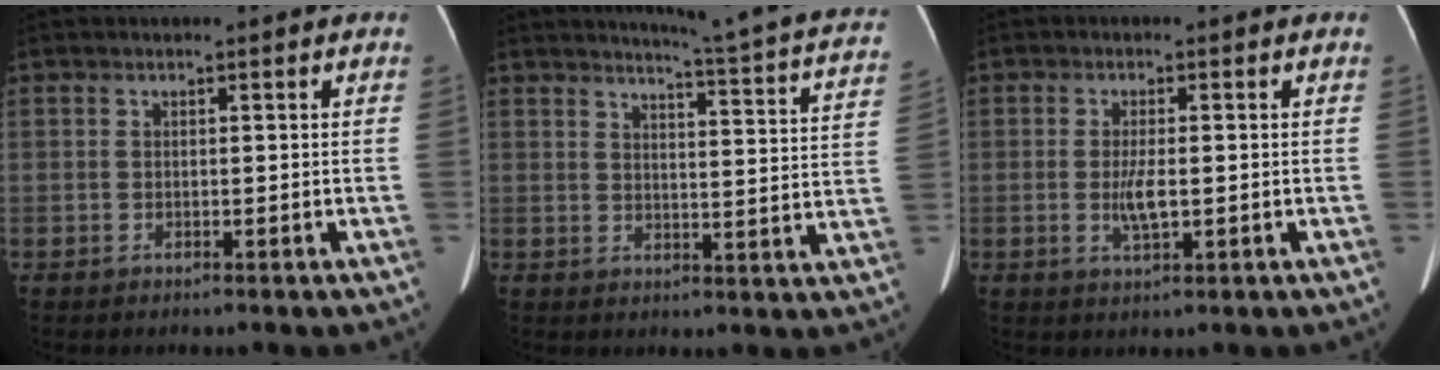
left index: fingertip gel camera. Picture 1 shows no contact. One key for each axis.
{"total": 17.8, "fx": 16.2, "fy": -0.1, "fz": 7.2, "tx": -0.097, "ty": -0.077, "tz": 0.173}
{"total": 3.3, "fx": -0.4, "fy": 0.8, "fz": 3.2, "tx": -0.068, "ty": -0.005, "tz": -0.006}